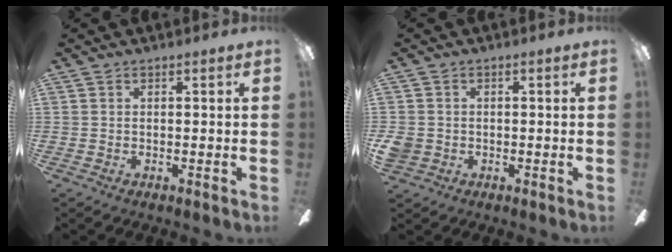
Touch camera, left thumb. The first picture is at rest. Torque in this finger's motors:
{"motor_torque": [-0.75, 0.31, 0.13, -0.24, 0.00]}